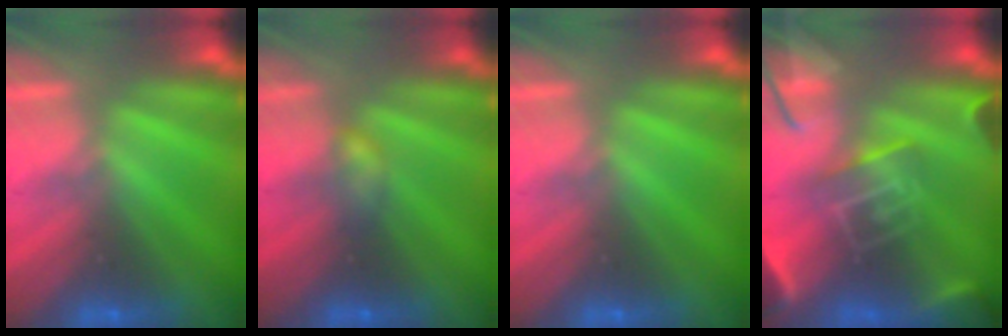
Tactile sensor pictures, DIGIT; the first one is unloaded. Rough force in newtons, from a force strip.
{"total": 2.3}
{"total": 0.0}
{"total": 7.6}